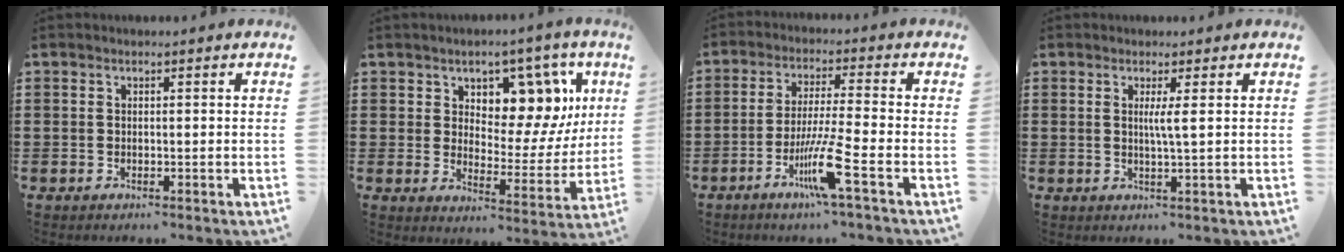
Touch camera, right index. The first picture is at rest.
{"total": 8.8, "force": [5.6, 5.3, 4.1], "torque": [-0.077, -0.042, 0.094]}
{"total": 8.2, "force": [-4.1, -0.2, 7.2], "torque": [-0.144, -0.015, -0.080]}
{"total": 2.4, "force": [0.5, -0.4, 2.3], "torque": [-0.045, -0.007, 0.005]}